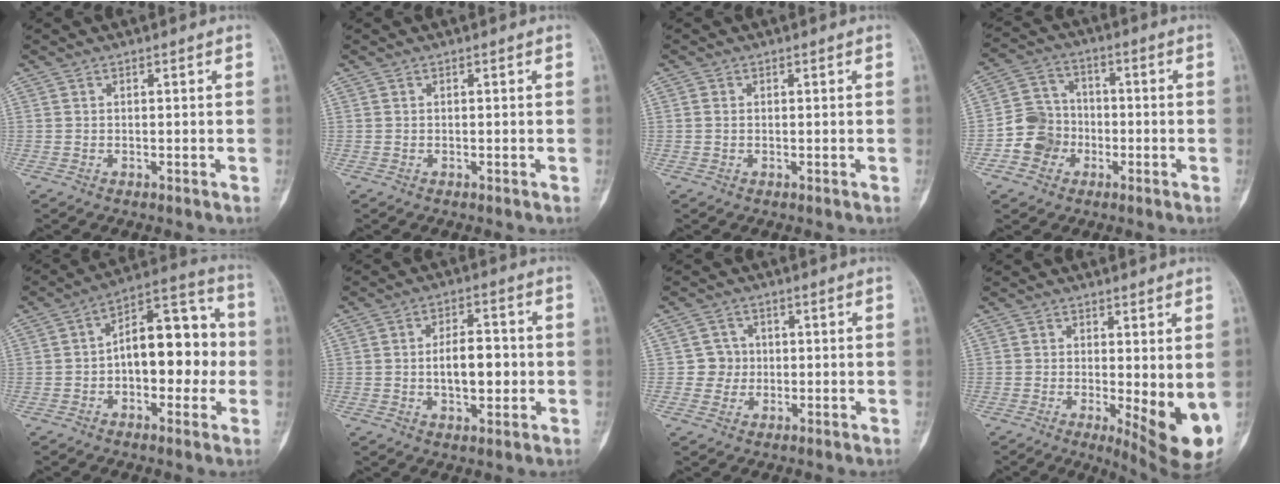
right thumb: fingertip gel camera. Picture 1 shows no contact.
{"total": 0.0}
{"total": 0.7, "force": [0.1, 0.6, 0.4], "torque": [-0.011, 0.000, 0.001]}
{"total": 8.4, "force": [-2.8, 7.6, 2.2], "torque": [-0.011, 0.029, -0.055]}
{"total": 15.6, "force": [-0.9, 8.6, 12.9], "torque": [-0.150, 0.046, -0.024]}
{"total": 11.1, "force": [-0.9, 5.9, 9.3], "torque": [-0.115, 0.021, -0.015]}
{"total": 3.7, "force": [0.0, 3.6, 0.2], "torque": [0.028, 0.010, -0.005]}
{"total": 9.4, "force": [-1.4, 2.7, 8.9], "torque": [-0.111, -0.022, -0.013]}